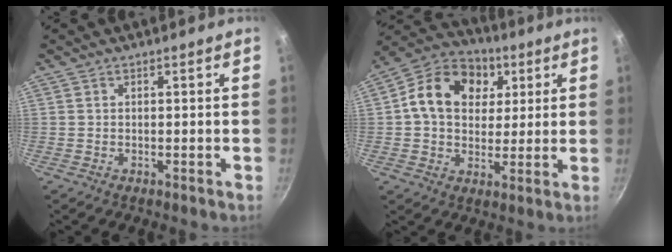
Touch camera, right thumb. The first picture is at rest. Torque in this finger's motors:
{"motor_torque": [0.12, 1.64, 0.53, -0.37, 0.25]}